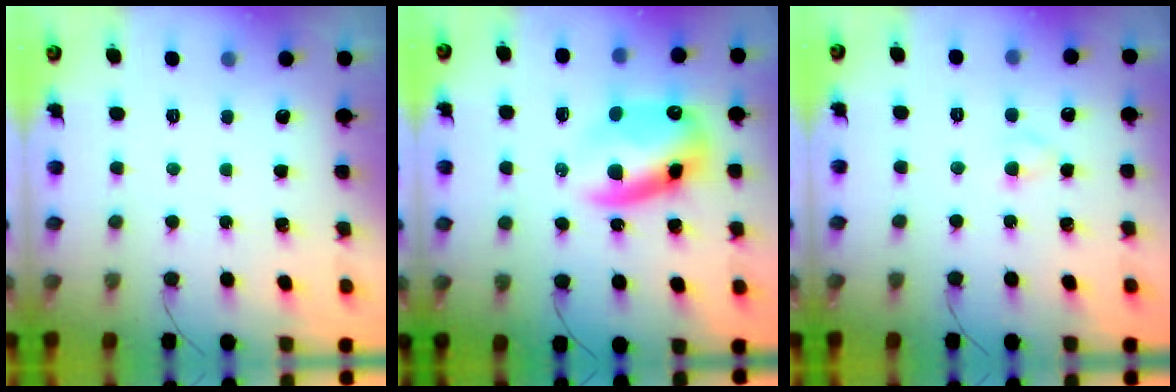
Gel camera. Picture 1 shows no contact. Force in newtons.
{"total": 11.3, "press": 11.1, "slide": 2.5}
{"total": 1.6, "press": 1.4, "slide": 0.8}